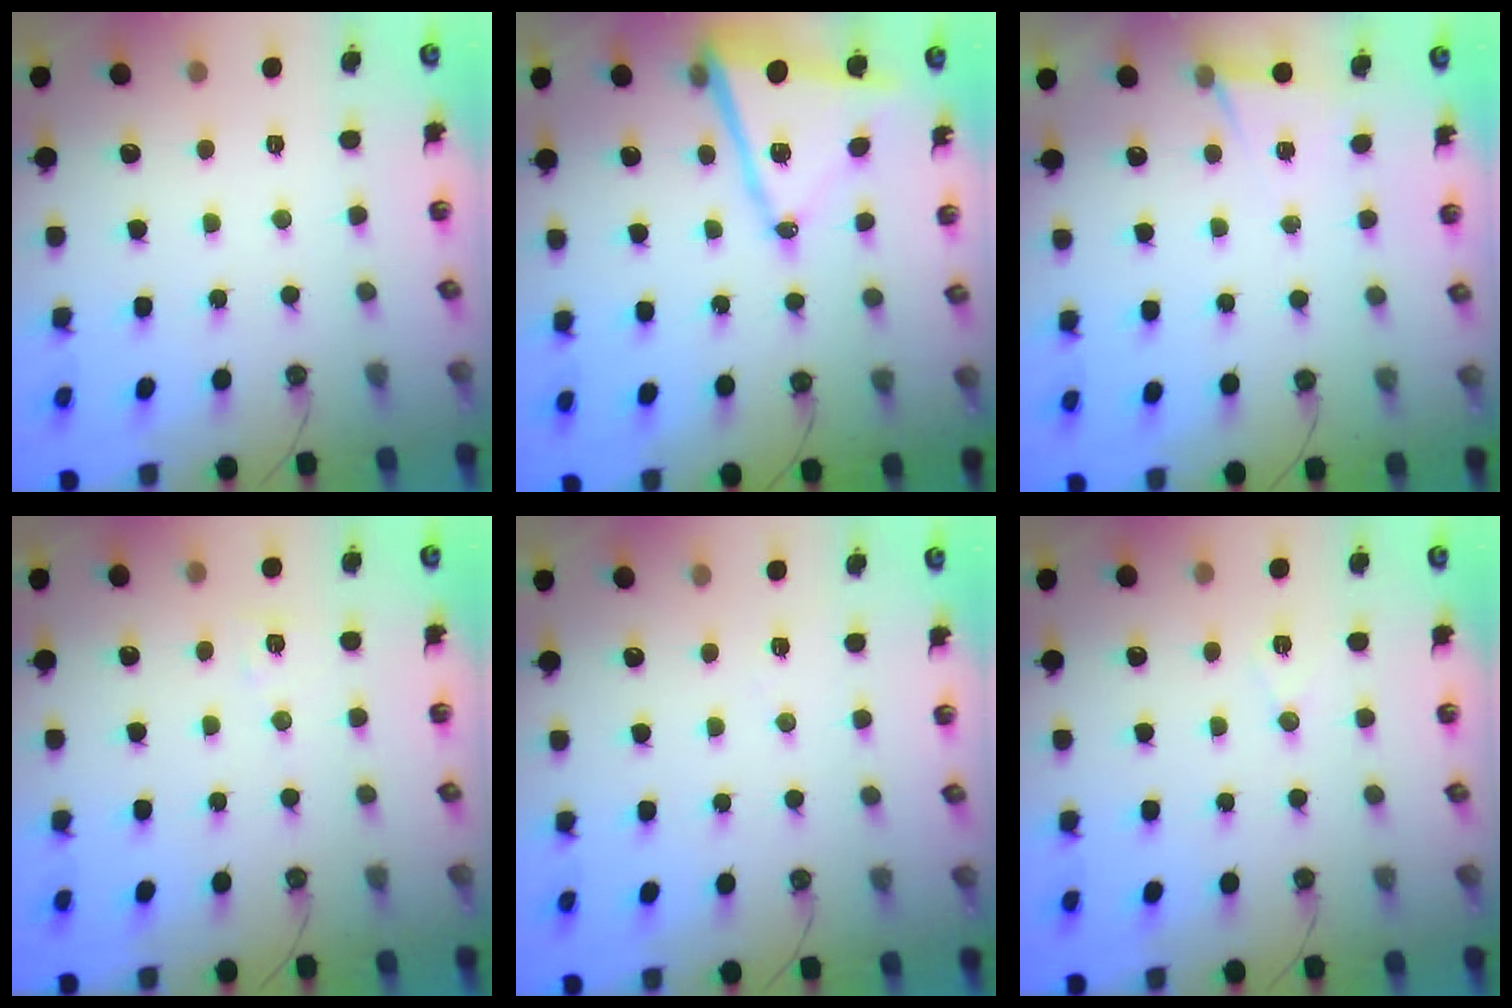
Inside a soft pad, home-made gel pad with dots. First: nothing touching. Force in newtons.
{"total": 13.0, "press": 12.9, "slide": 1.8}
{"total": 4.9, "press": 2.2, "slide": 4.4}
{"total": 6.3, "press": 6.0, "slide": 1.9}
{"total": 3.3, "press": 2.8, "slide": 1.7}
{"total": 6.9, "press": 5.3, "slide": 4.5}